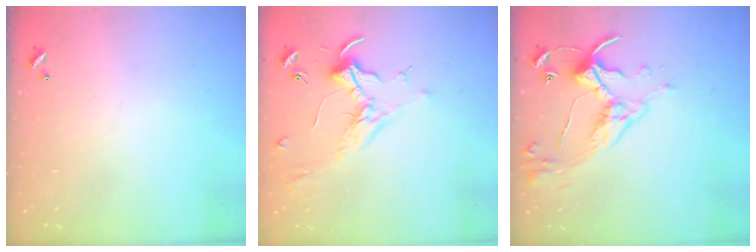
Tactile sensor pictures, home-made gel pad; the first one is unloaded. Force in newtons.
{"total": 1.7, "press": 1.5, "slide": 0.8}
{"total": 5.7, "press": 5.7, "slide": 0.7}